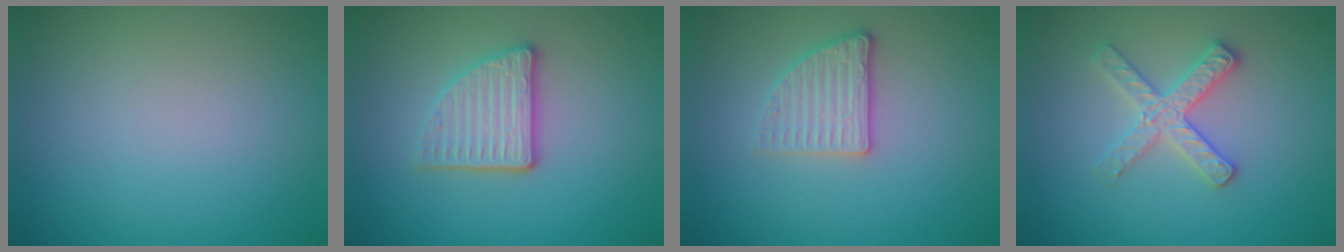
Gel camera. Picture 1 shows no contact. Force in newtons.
{"total": 3.5, "press": 3.0, "slide": 1.7}
{"total": 2.6, "press": 2.3, "slide": 1.2}
{"total": 2.9, "press": 2.8, "slide": 0.8}